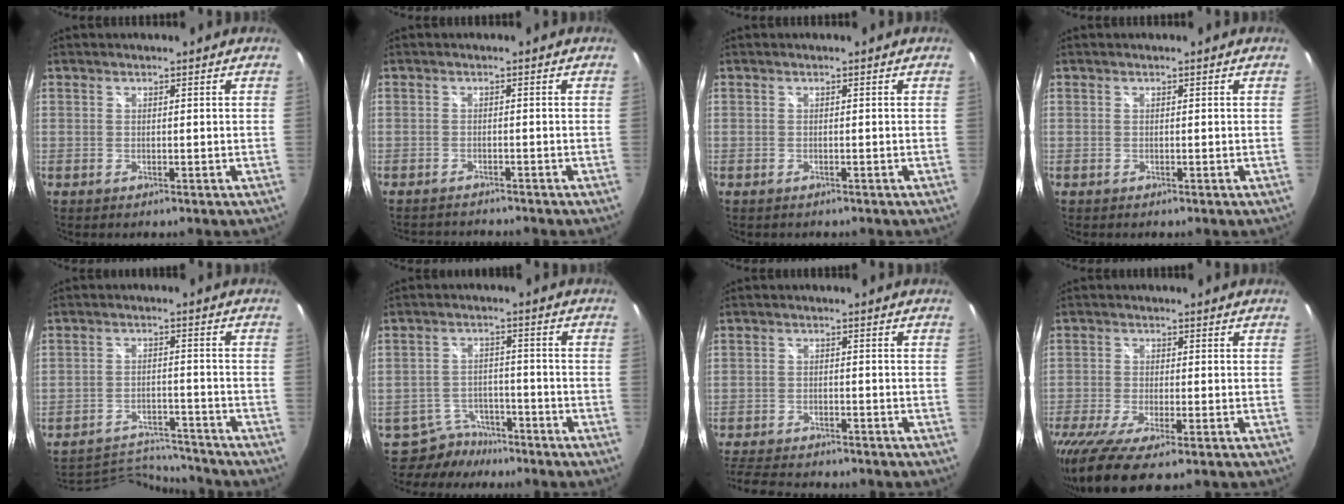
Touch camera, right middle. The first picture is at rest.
{"total": 4.7, "force": [-4.6, 0.6, 0.9], "torque": [-0.030, -0.007, -0.072]}
{"total": 0.6, "force": [-0.5, 0.3, 0.0], "torque": [-0.003, 0.001, -0.006]}
{"total": 0.0}
{"total": 13.3, "force": [-13.0, 1.3, 2.6], "torque": [-0.069, 0.010, -0.201]}
{"total": 6.3, "force": [-5.5, 3.1, -0.3], "torque": [-0.008, 0.016, -0.085]}
{"total": 11.0, "force": [-9.8, 2.9, 4.0], "torque": [-0.108, -0.013, -0.158]}
{"total": 12.4, "force": [-8.5, 2.8, 8.6], "torque": [-0.192, -0.057, -0.150]}